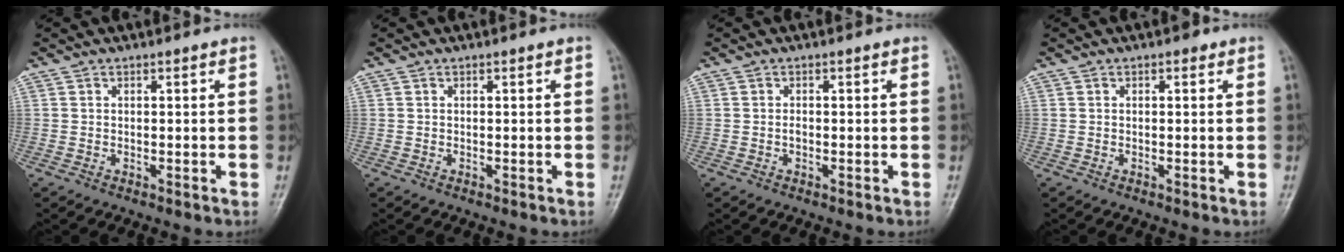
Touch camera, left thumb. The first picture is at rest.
{"total": 0.0}
{"total": 0.6, "force": [-0.1, 0.4, 0.5], "torque": [-0.007, 0.001, -0.004]}
{"total": 0.8, "force": [0.4, 0.5, 0.4], "torque": [0.000, 0.000, 0.000]}